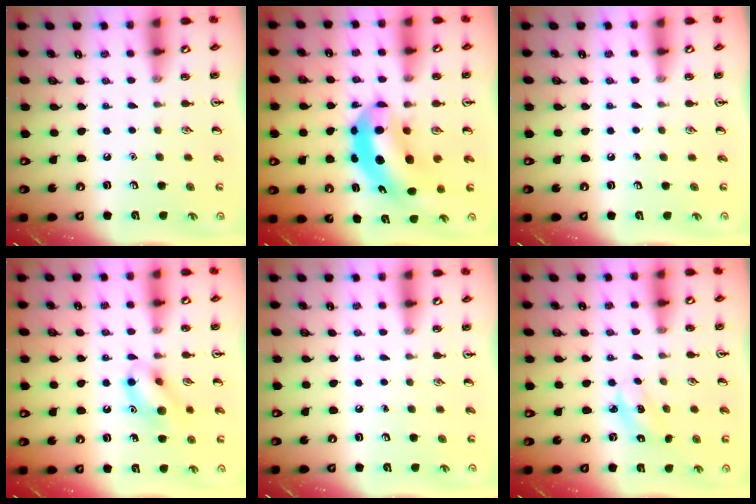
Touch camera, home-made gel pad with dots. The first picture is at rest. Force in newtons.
{"total": 8.3, "press": 8.0, "slide": 2.3}
{"total": 0.0}
{"total": 11.5, "press": 11.4, "slide": 1.2}
{"total": 0.0}
{"total": 2.5, "press": 2.4, "slide": 0.5}